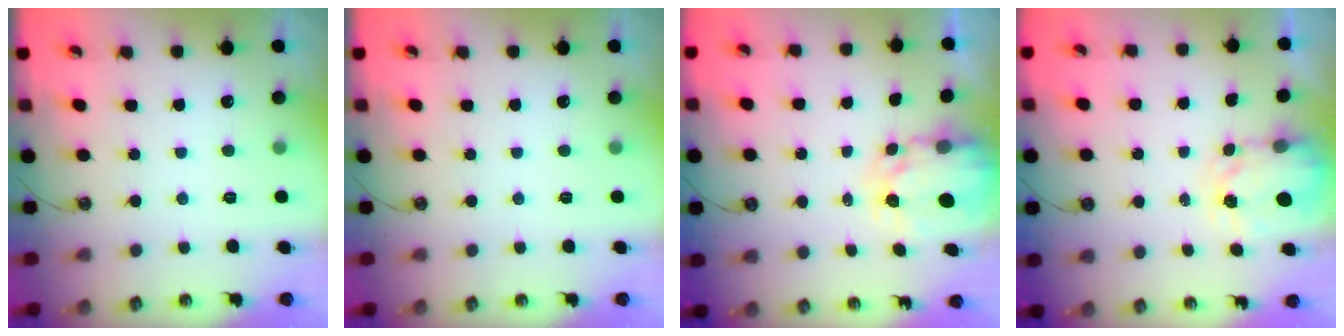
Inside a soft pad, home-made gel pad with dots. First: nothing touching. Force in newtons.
{"total": 0.0}
{"total": 5.5, "press": 5.5, "slide": 0.5}
{"total": 3.4, "press": 3.3, "slide": 0.4}